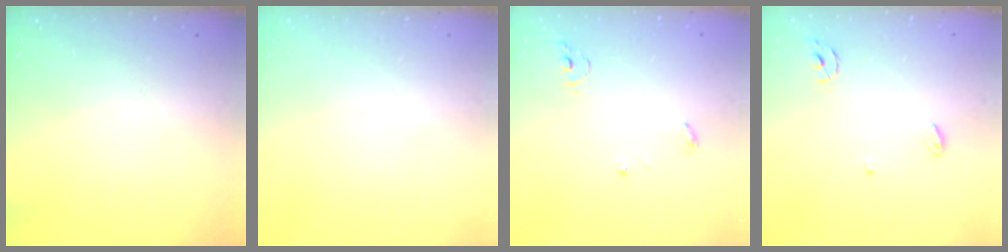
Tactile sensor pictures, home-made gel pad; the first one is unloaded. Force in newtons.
{"total": 0.0}
{"total": 3.9, "press": 3.9, "slide": 0.2}
{"total": 3.9, "press": 3.9, "slide": 0.2}